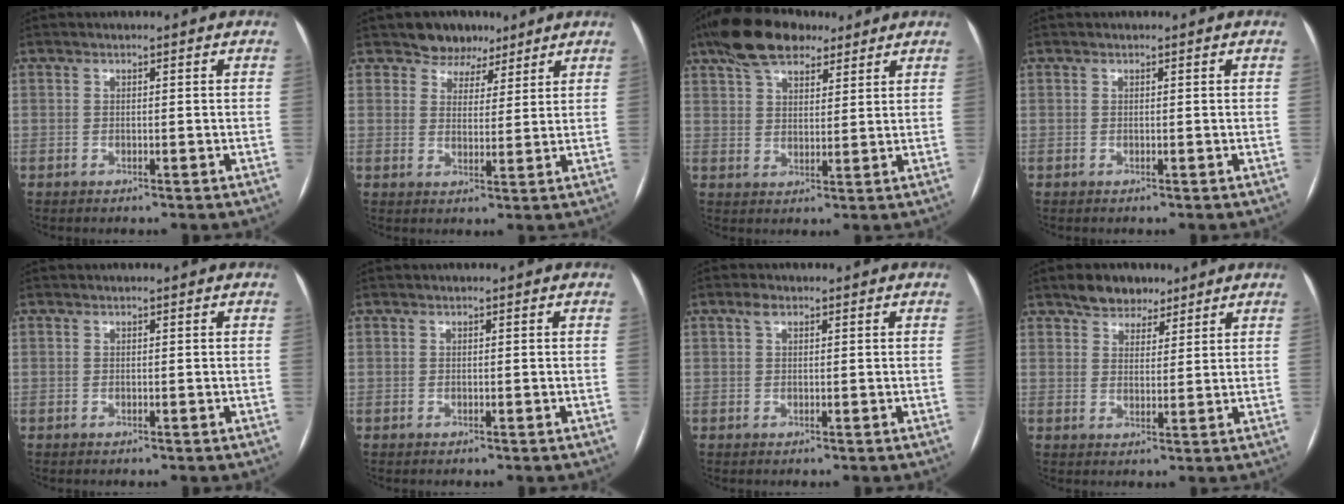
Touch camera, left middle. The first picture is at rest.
{"total": 5.4, "force": [4.1, 3.5, 0.4], "torque": [0.002, 0.004, 0.062]}
{"total": 11.0, "force": [8.0, 4.7, 5.8], "torque": [-0.109, 0.030, 0.141]}
{"total": 0.0}
{"total": 0.0}
{"total": 0.0}
{"total": 1.4, "force": [0.8, 0.7, 0.9], "torque": [-0.021, 0.011, 0.015]}
{"total": 5.5, "force": [4.3, 3.1, 1.6], "torque": [-0.024, 0.007, 0.073]}